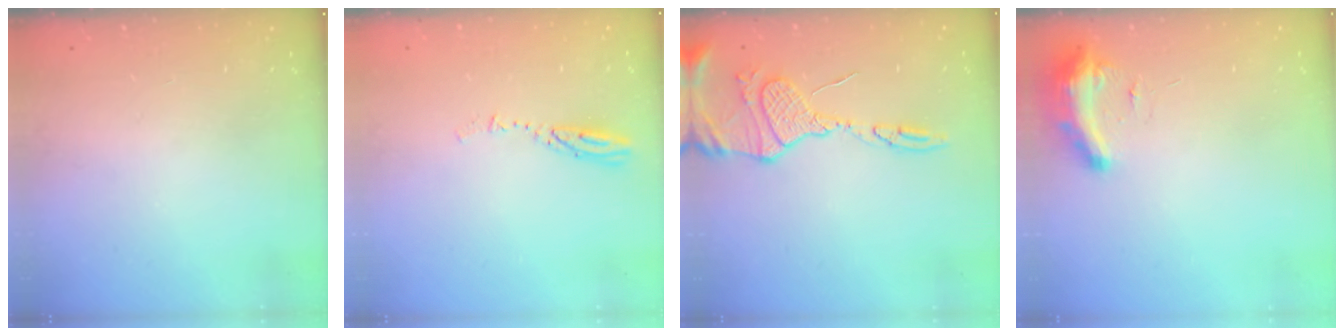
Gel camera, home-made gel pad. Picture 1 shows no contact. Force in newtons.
{"total": 3.8, "press": 3.8, "slide": 0.2}
{"total": 13.9, "press": 13.8, "slide": 1.3}
{"total": 9.3, "press": 9.2, "slide": 0.9}